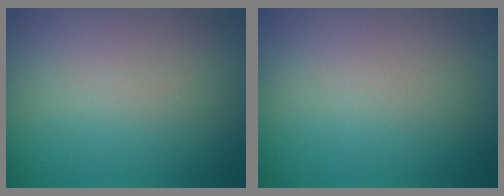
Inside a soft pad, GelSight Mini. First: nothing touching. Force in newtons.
{"total": 0.0}